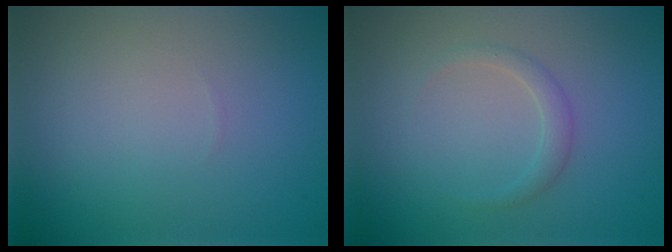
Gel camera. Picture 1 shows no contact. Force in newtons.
{"total": 1.4, "press": 1.4, "slide": 0.1}